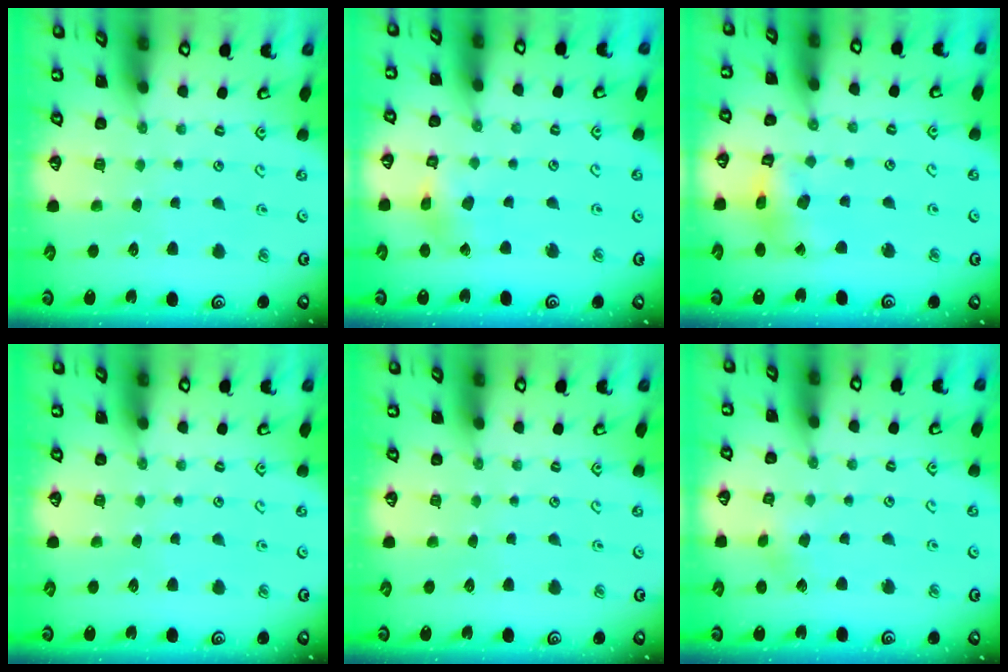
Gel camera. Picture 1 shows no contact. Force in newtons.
{"total": 4.1, "press": 4.1, "slide": 0.5}
{"total": 10.3, "press": 10.2, "slide": 1.1}
{"total": 0.0}
{"total": 0.0}
{"total": 2.6, "press": 2.6, "slide": 0.2}